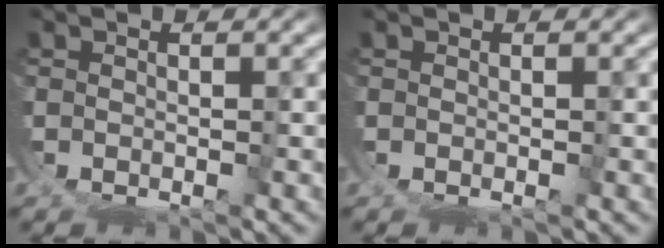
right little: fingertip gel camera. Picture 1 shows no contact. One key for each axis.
{"total": 0.0}